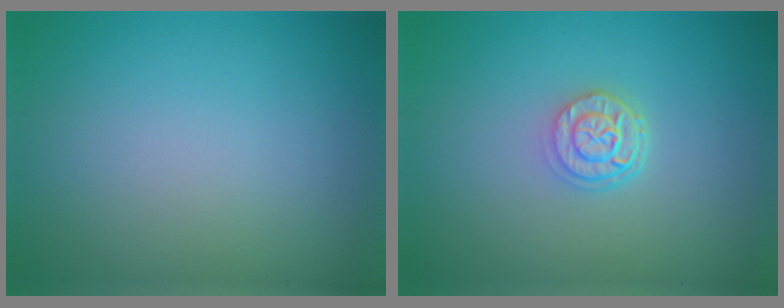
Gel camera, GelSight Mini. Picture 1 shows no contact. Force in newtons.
{"total": 2.6, "press": 2.1, "slide": 1.5}